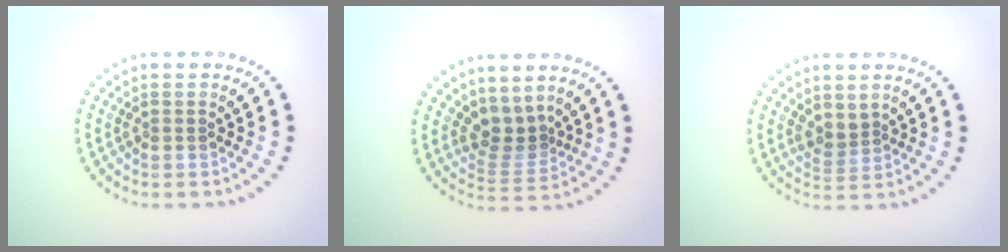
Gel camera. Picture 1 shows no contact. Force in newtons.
{"total": 2.8, "press": 1.7, "slide": 2.2}
{"total": 1.8, "press": 1.2, "slide": 1.3}